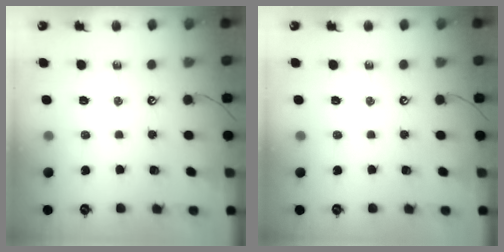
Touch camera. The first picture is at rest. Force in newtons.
{"total": 0.0}